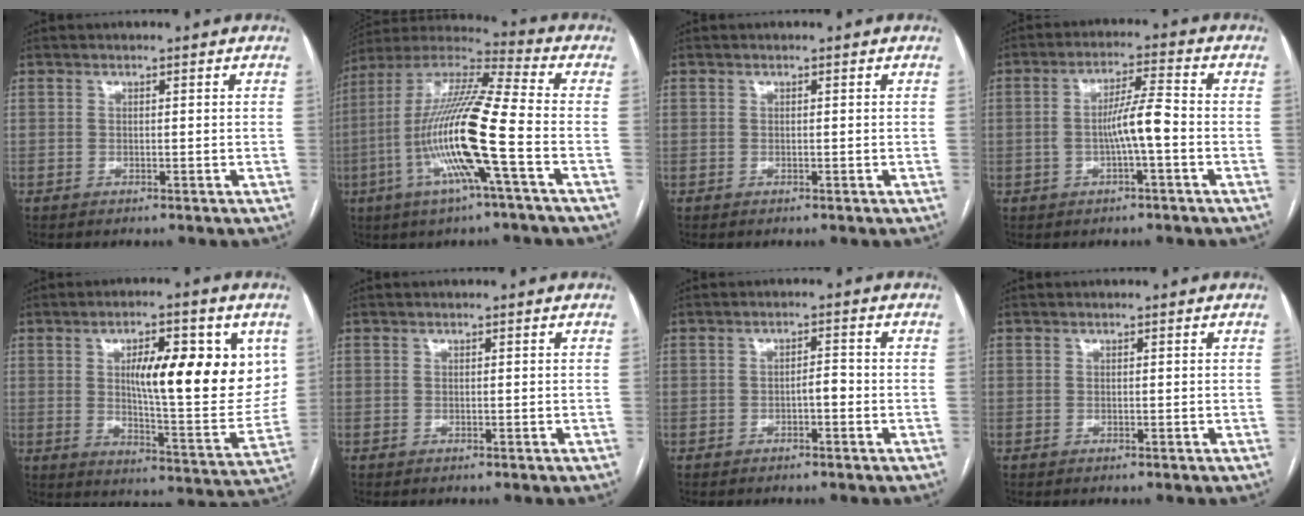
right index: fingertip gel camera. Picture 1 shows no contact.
{"total": 17.7, "force": [-4.8, 0.1, 17.1], "torque": [-0.342, -0.003, -0.100]}
{"total": 0.0}
{"total": 6.3, "force": [-1.3, 0.4, 6.1], "torque": [-0.115, 0.013, -0.021]}
{"total": 17.1, "force": [4.7, 4.1, 15.9], "torque": [-0.217, 0.002, 0.075]}
{"total": 0.0}
{"total": 2.0, "force": [-0.8, 0.6, 1.7], "torque": [-0.024, 0.004, -0.015]}
{"total": 0.0}